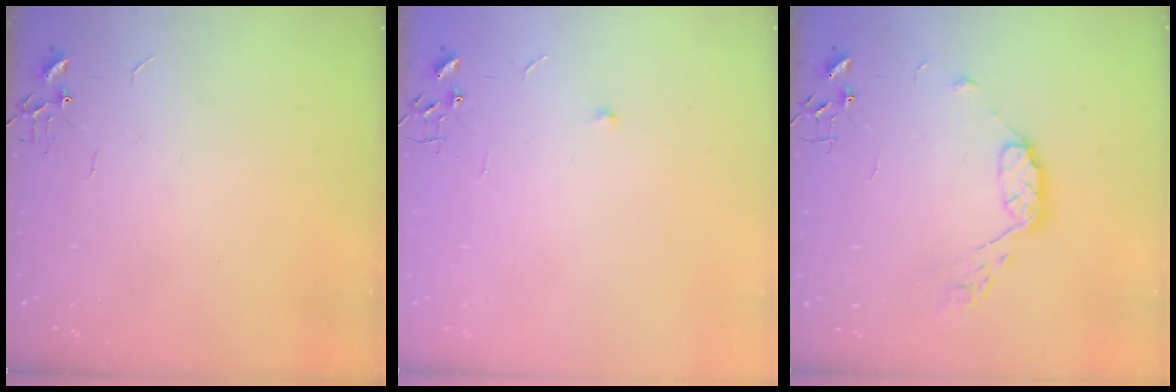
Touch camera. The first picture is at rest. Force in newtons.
{"total": 4.9, "press": 4.7, "slide": 1.1}
{"total": 9.0, "press": 9.0, "slide": 0.5}